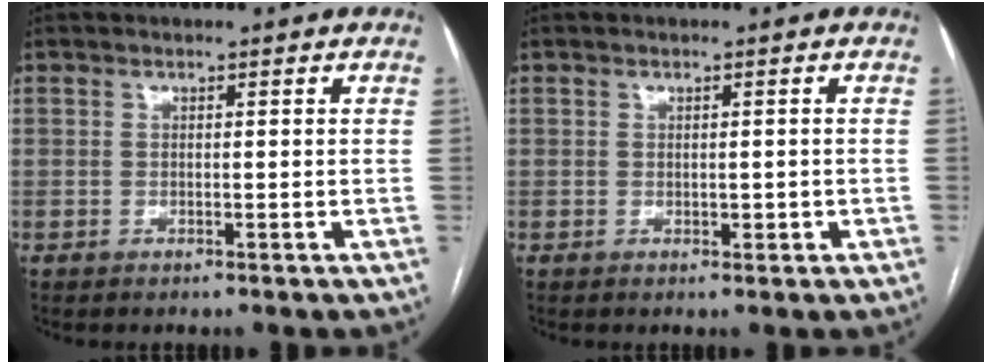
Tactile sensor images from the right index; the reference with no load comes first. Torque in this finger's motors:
{"motor_torque": [0.16, 0.23, 0.09, 0.01]}